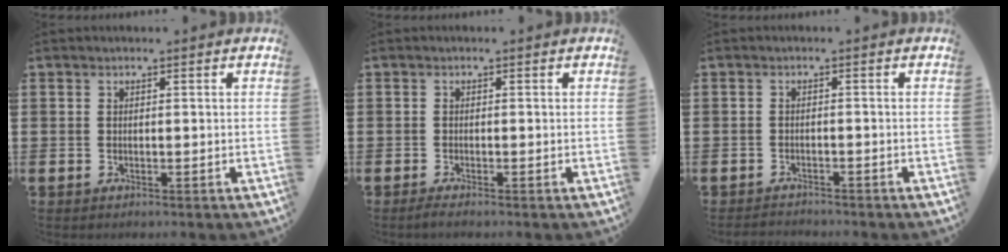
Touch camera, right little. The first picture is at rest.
{"total": 0.8, "force": [-0.5, 0.0, 0.6], "torque": [-0.010, -0.003, -0.010]}
{"total": 0.7, "force": [-0.6, 0.0, -0.3], "torque": [0.003, 0.005, -0.014]}